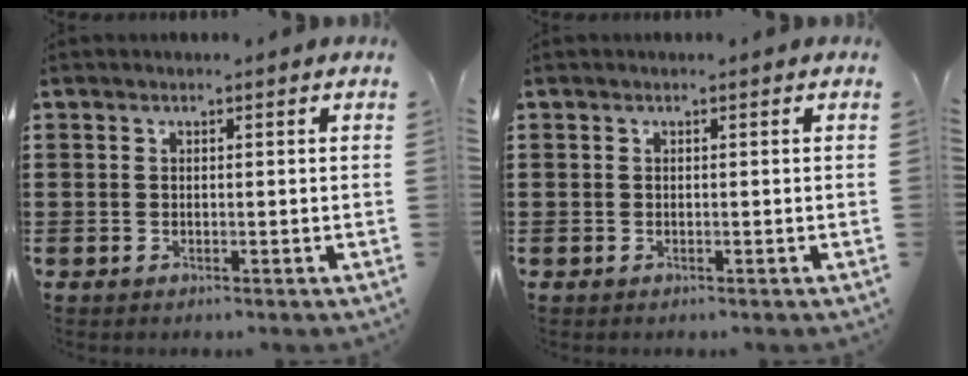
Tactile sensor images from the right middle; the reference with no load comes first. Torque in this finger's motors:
{"motor_torque": [0.12, -0.02, 0.00, 0.00]}